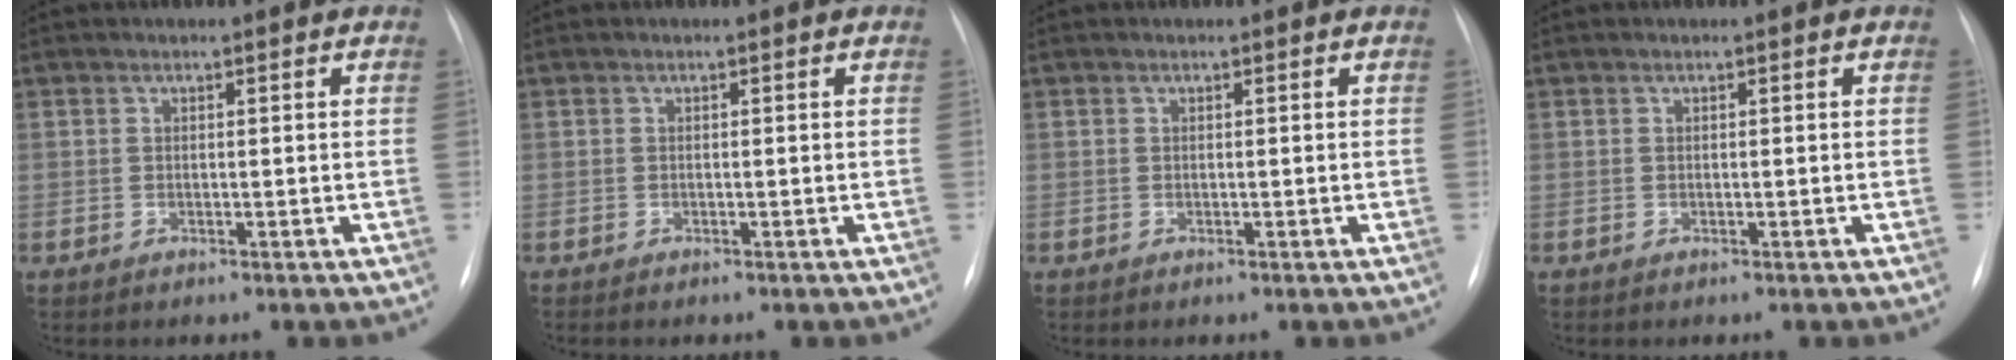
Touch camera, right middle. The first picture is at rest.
{"total": 0.0}
{"total": 0.0}
{"total": 0.0}